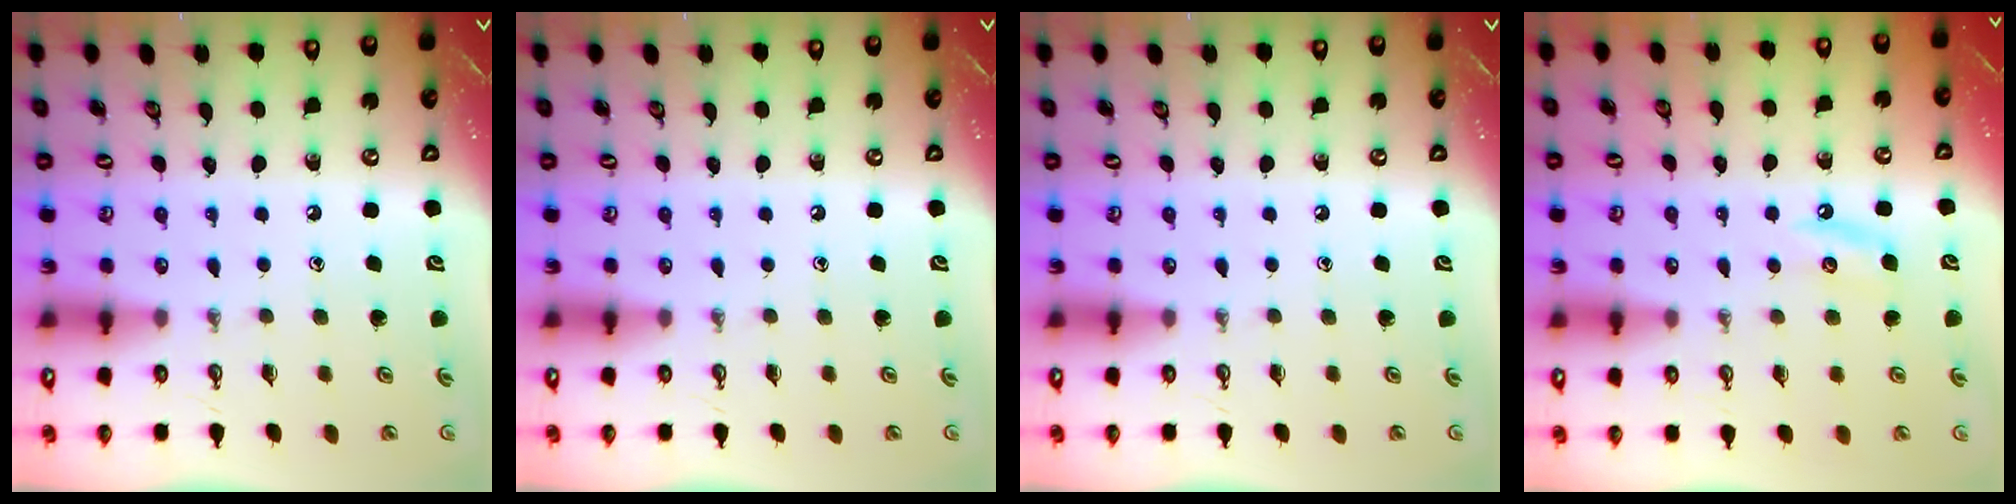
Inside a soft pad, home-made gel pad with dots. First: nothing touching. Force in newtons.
{"total": 0.0}
{"total": 0.0}
{"total": 4.3, "press": 4.3, "slide": 0.3}